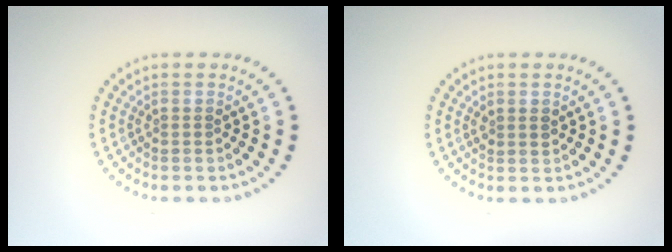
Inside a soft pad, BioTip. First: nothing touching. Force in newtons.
{"total": 1.1, "press": 1.0, "slide": 0.4}